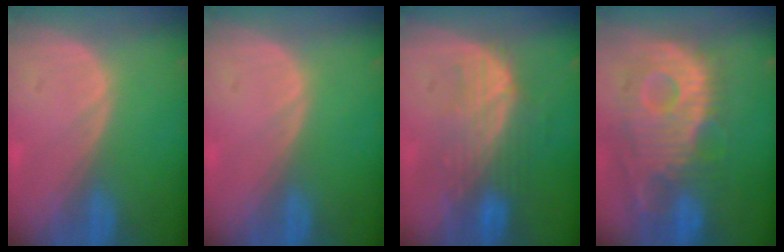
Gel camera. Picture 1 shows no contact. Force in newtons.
{"total": 0.0}
{"total": 7.3, "press": 7.3, "slide": 0.6}
{"total": 12.2, "press": 10.8, "slide": 5.7}